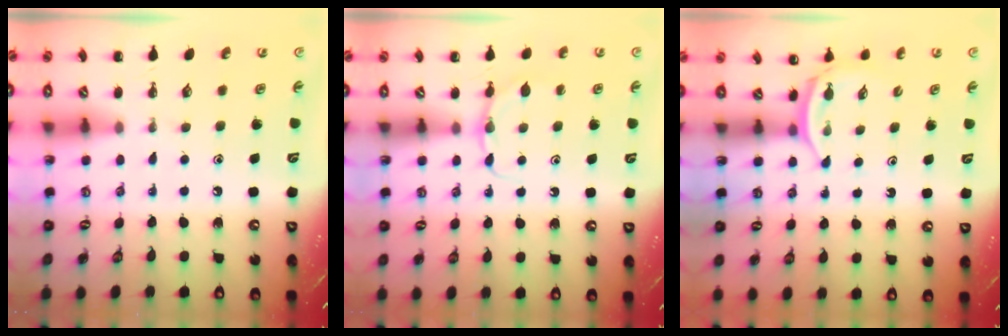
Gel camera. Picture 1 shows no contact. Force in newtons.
{"total": 5.5, "press": 5.3, "slide": 1.5}
{"total": 2.3, "press": 2.1, "slide": 0.9}